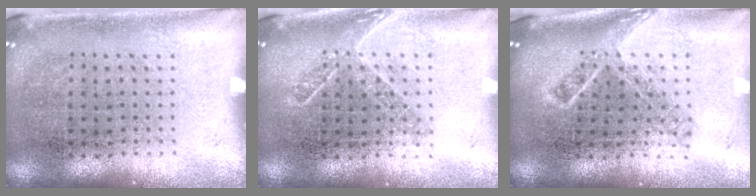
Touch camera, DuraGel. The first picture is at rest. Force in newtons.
{"total": 1.5, "press": 1.2, "slide": 0.9}
{"total": 1.9, "press": 1.4, "slide": 1.3}